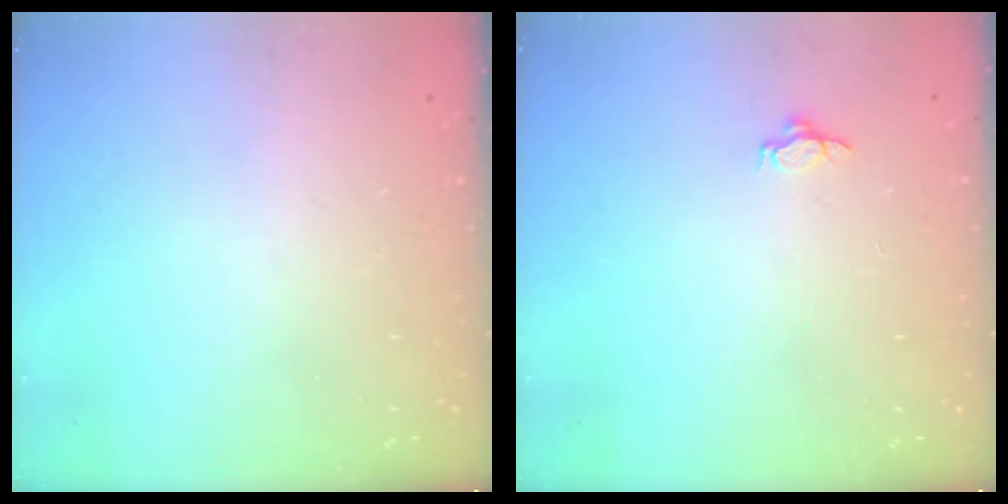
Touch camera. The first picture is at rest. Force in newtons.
{"total": 2.7, "press": 2.6, "slide": 1.0}